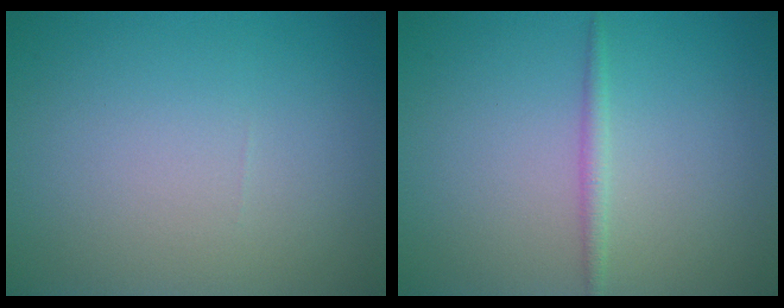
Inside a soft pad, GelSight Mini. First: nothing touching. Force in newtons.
{"total": 1.2, "press": 1.2, "slide": 0.0}